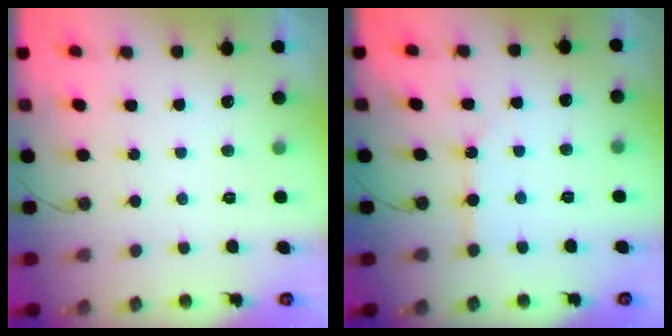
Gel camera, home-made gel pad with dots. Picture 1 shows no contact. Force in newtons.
{"total": 5.6, "press": 5.5, "slide": 0.5}